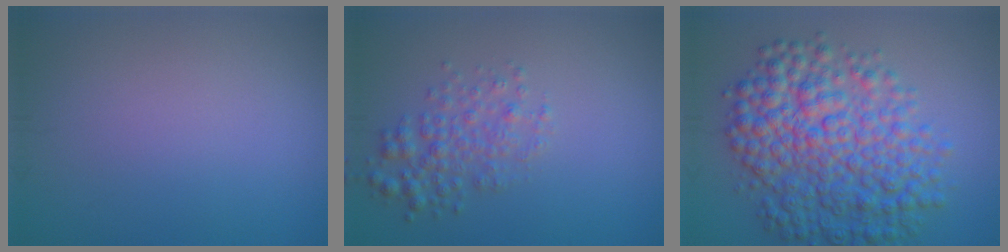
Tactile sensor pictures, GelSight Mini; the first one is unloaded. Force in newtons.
{"total": 2.8, "press": 2.8, "slide": 0.1}
{"total": 9.6, "press": 9.6, "slide": 0.1}